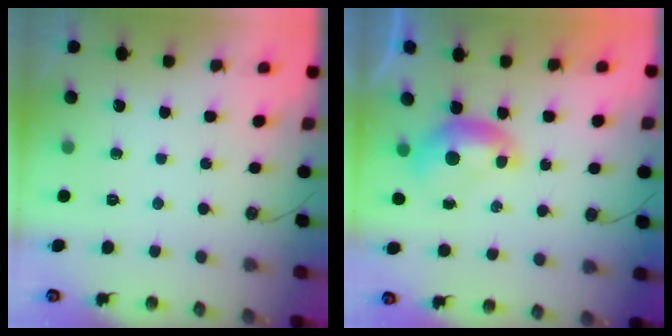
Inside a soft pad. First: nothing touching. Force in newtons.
{"total": 0.0}